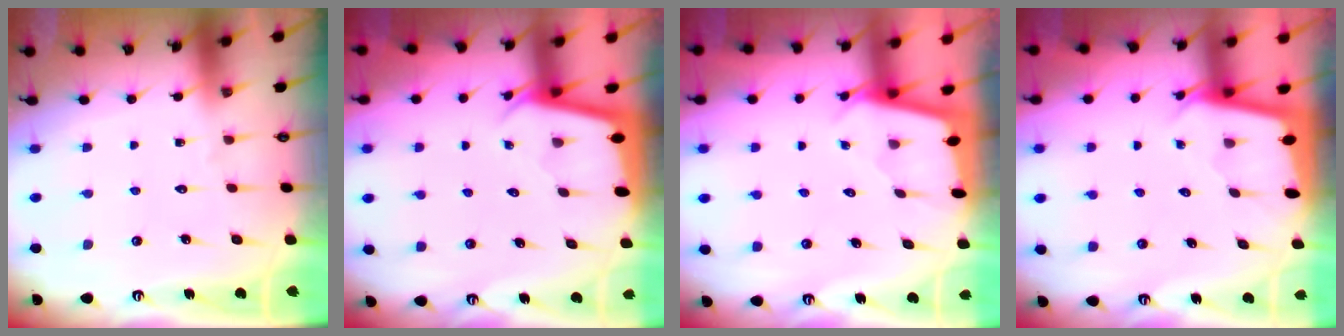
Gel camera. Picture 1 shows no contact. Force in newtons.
{"total": 2.1, "press": 2.1, "slide": 0.1}
{"total": 1.9, "press": 1.9, "slide": 0.2}
{"total": 1.9, "press": 1.9, "slide": 0.1}